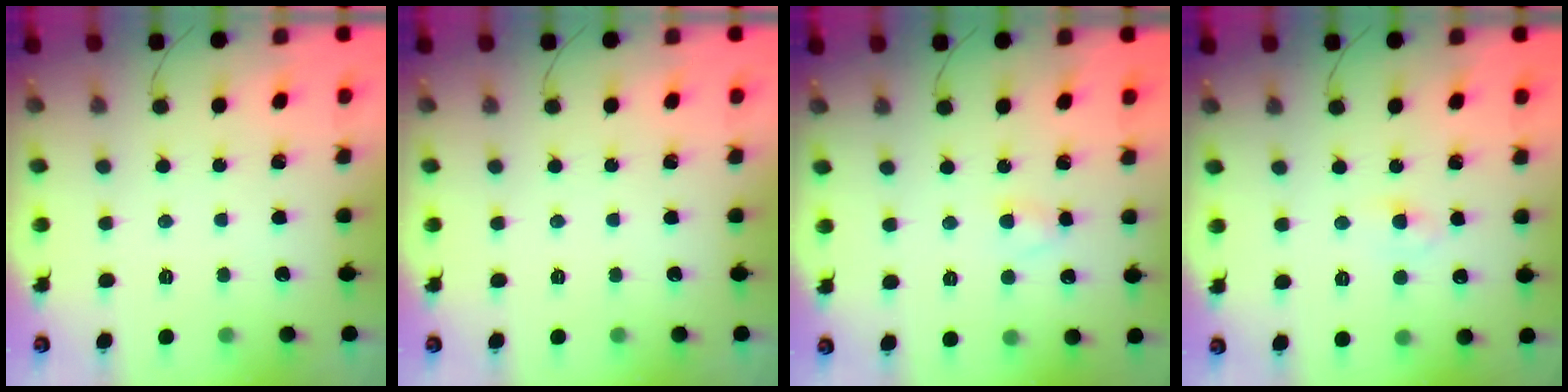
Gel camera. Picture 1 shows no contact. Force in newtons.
{"total": 0.0}
{"total": 2.6, "press": 2.3, "slide": 1.0}
{"total": 2.4, "press": 2.1, "slide": 1.0}